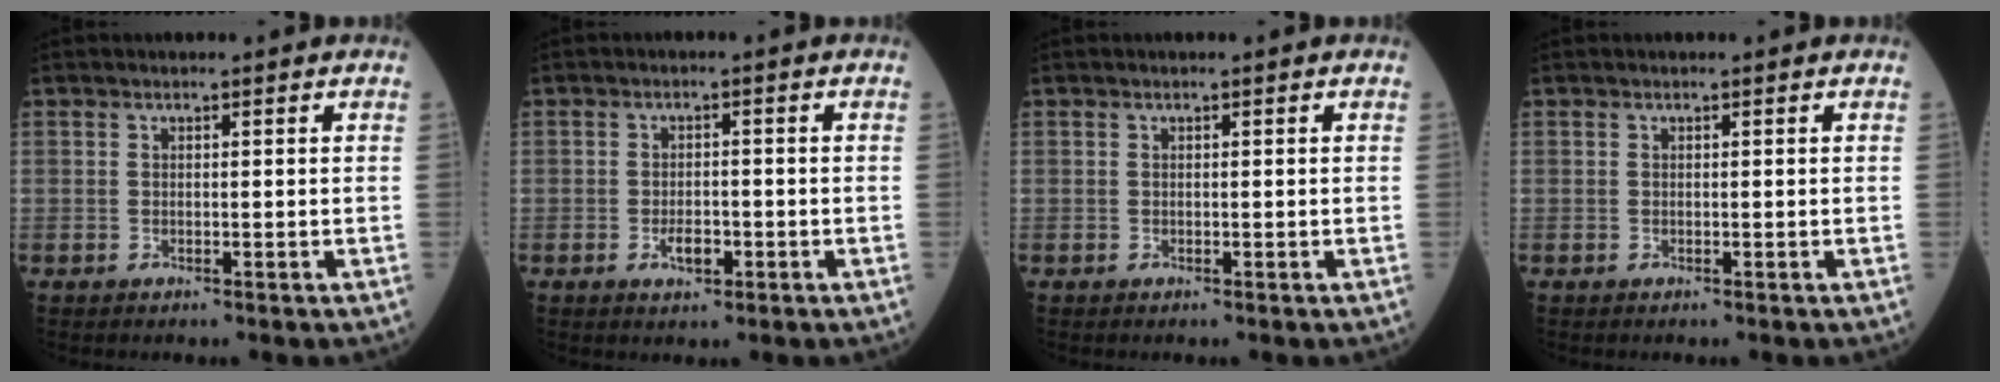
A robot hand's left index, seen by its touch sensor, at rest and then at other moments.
{"total": 2.7, "force": [-1.3, 1.2, 2.0], "torque": [-0.036, 0.001, -0.019]}
{"total": 0.0}
{"total": 0.0}